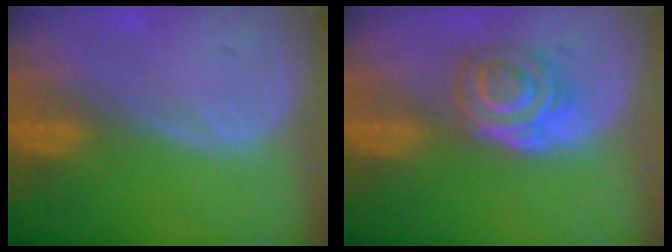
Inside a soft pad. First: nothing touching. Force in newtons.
{"total": 6.4, "press": 5.3, "slide": 3.6}